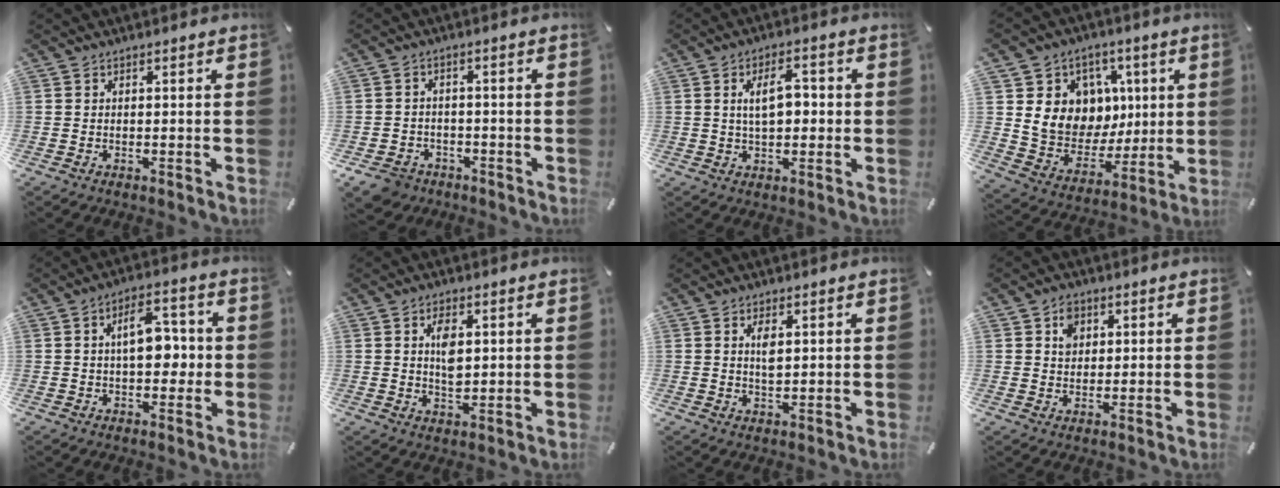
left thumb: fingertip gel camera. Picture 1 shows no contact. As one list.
[{"total": 5.2, "force": [-3.4, 3.8, 1.3], "torque": [-0.037, 0.015, -0.066]}, {"total": 7.2, "force": [0.7, 3.9, 5.9], "torque": [-0.099, 0.009, 0.007]}, {"total": 12.6, "force": [2.7, 12.0, 3.0], "torque": [-0.036, -0.030, 0.062]}, {"total": 9.6, "force": [0.6, 5.6, 7.7], "torque": [-0.102, 0.005, 0.005]}, {"total": 5.4, "force": [1.3, 3.1, 4.3], "torque": [-0.076, -0.006, 0.014]}, {"total": 3.4, "force": [1.1, 1.5, 2.9], "torque": [-0.062, -0.002, 0.014]}, {"total": 4.5, "force": [1.7, 3.8, 1.7], "torque": [-0.019, 0.000, 0.025]}]